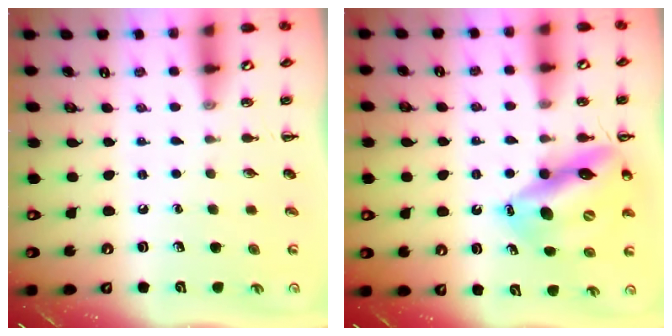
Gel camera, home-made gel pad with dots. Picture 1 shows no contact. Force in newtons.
{"total": 15.8, "press": 15.1, "slide": 4.5}